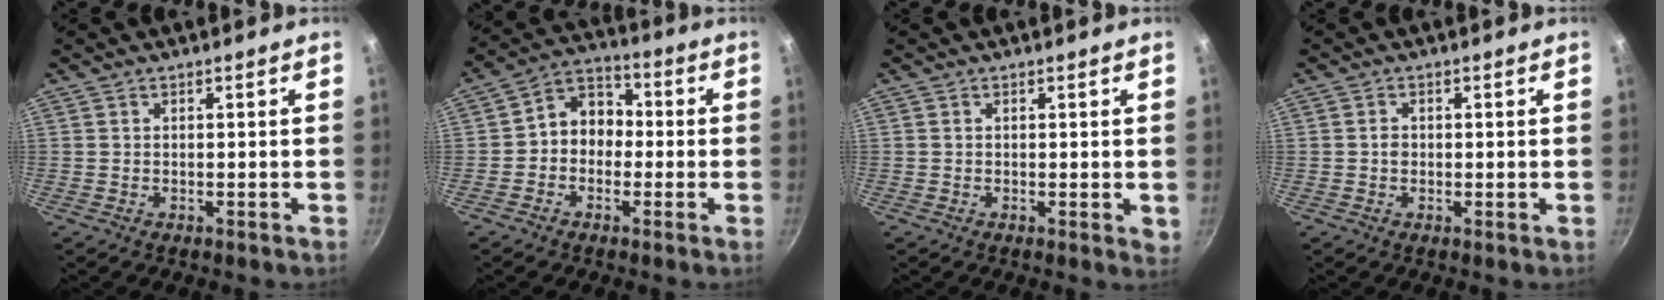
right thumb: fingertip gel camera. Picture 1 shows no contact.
{"total": 8.3, "force": [-0.8, 6.8, 4.6], "torque": [-0.030, 0.034, -0.035]}
{"total": 1.6, "force": [0.4, 0.7, 1.4], "torque": [-0.014, -0.003, 0.003]}
{"total": 1.3, "force": [-0.1, 1.0, 0.8], "torque": [-0.012, 0.002, -0.003]}